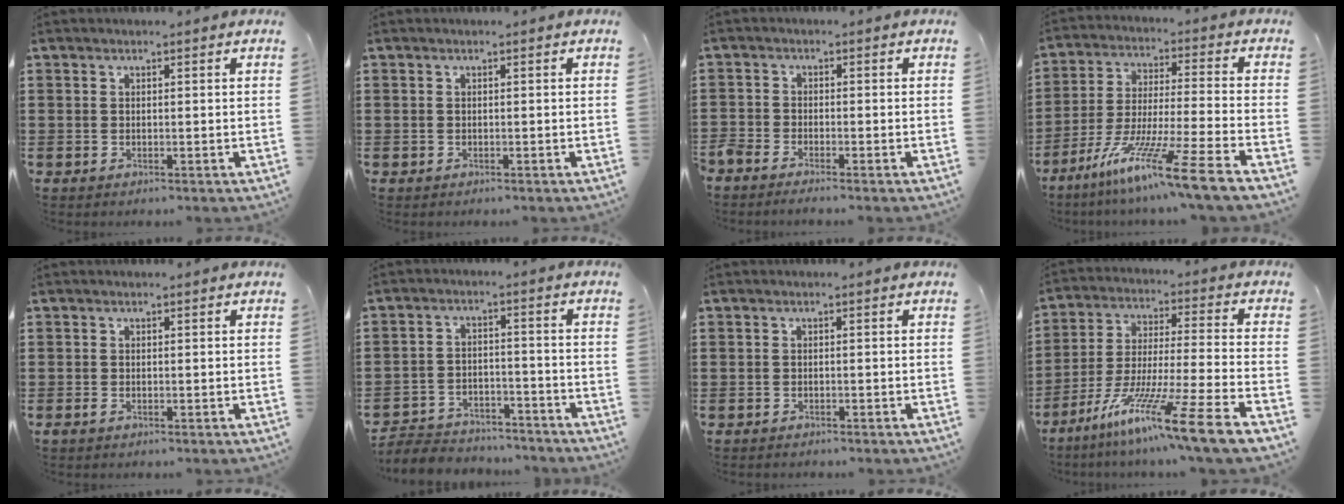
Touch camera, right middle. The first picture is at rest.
{"total": 0.0}
{"total": 1.8, "force": [-1.8, 0.2, 0.4], "torque": [-0.018, -0.001, -0.039]}
{"total": 12.3, "force": [-9.3, -1.0, 8.0], "torque": [-0.151, 0.004, -0.183]}
{"total": 0.5, "force": [-0.4, 0.1, 0.3], "torque": [-0.015, -0.008, -0.008]}
{"total": 4.8, "force": [-4.7, 1.0, 0.2], "torque": [-0.009, 0.013, -0.100]}
{"total": 0.7, "force": [-0.7, 0.1, -0.1], "torque": [0.001, 0.003, -0.016]}
{"total": 14.0, "force": [-10.2, -0.7, 9.5], "torque": [-0.178, 0.007, -0.194]}